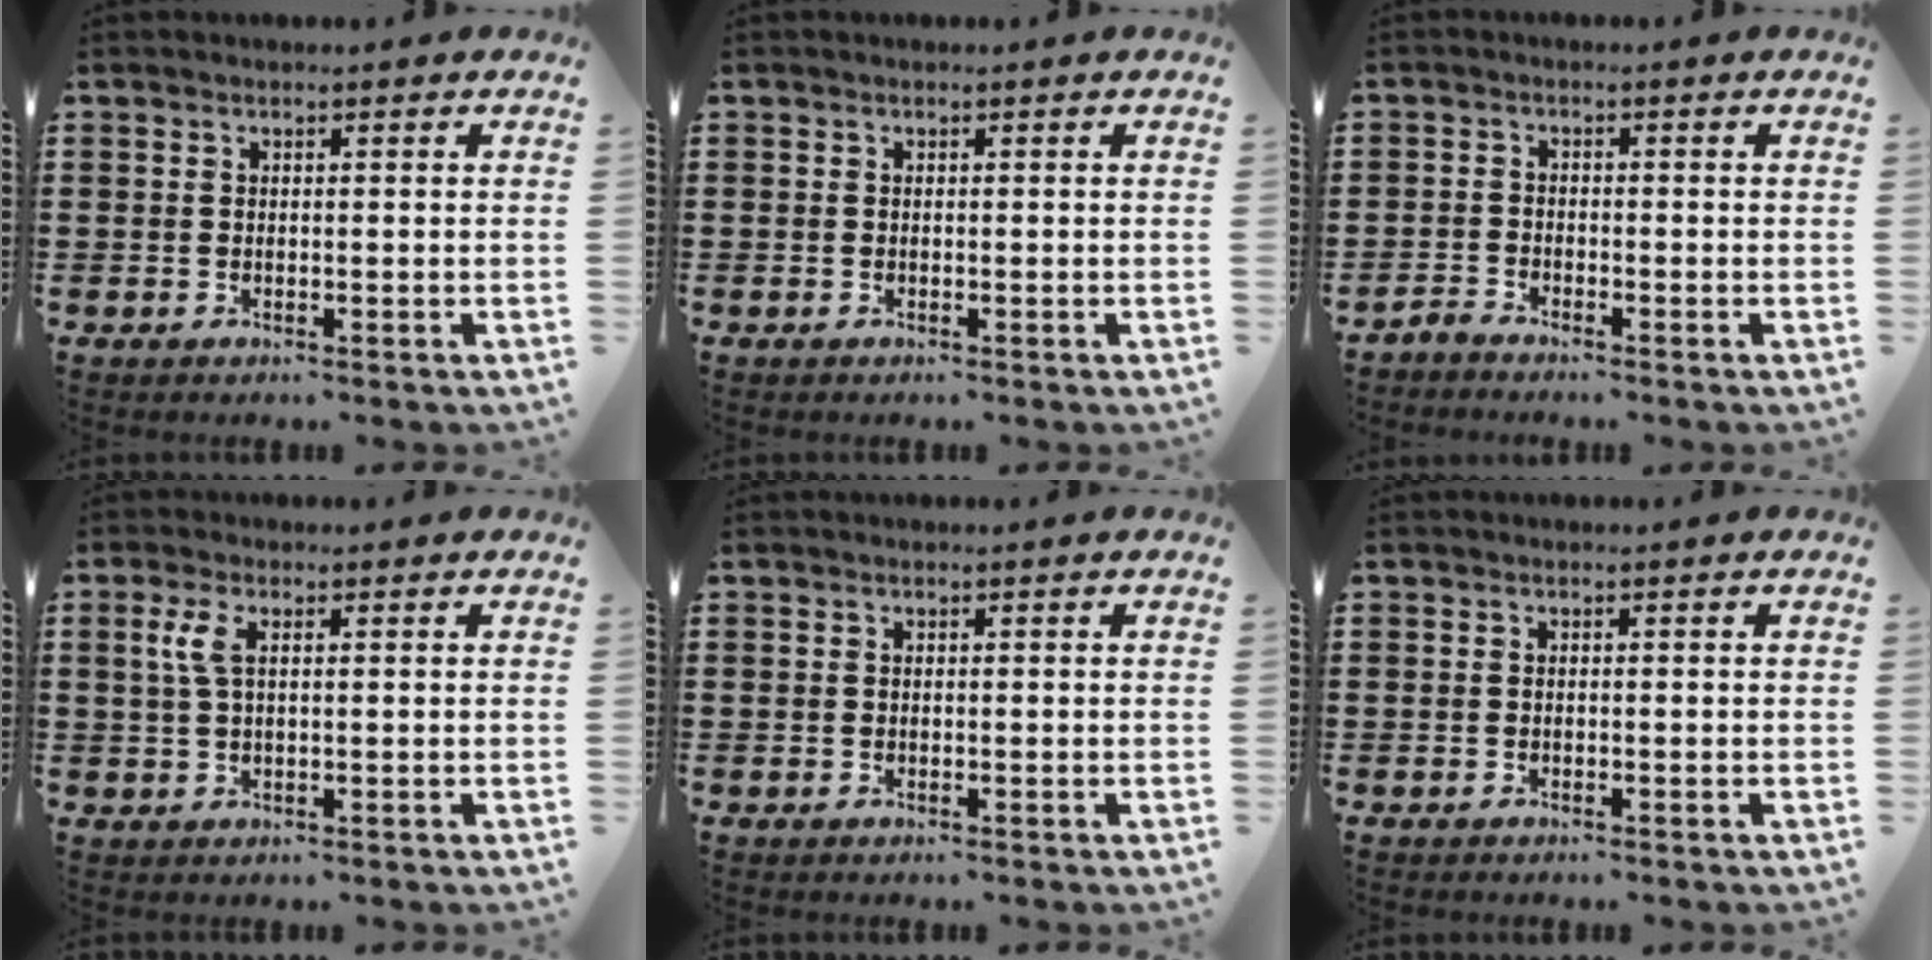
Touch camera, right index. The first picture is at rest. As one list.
[{"total": 0.0}, {"total": 1.7, "force": [-1.7, 0.0, 0.0], "torque": [-0.005, 0.005, -0.036]}, {"total": 3.2, "force": [0.9, 1.2, 2.8], "torque": [-0.066, 0.007, 0.011]}, {"total": 0.0}, {"total": 0.0}]